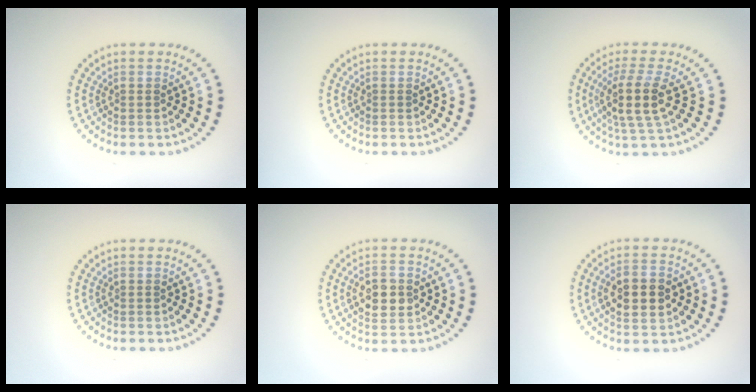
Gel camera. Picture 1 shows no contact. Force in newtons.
{"total": 0.0}
{"total": 3.8, "press": 3.0, "slide": 2.3}
{"total": 0.0}
{"total": 3.0, "press": 3.0, "slide": 0.1}
{"total": 4.1, "press": 4.1, "slide": 0.2}